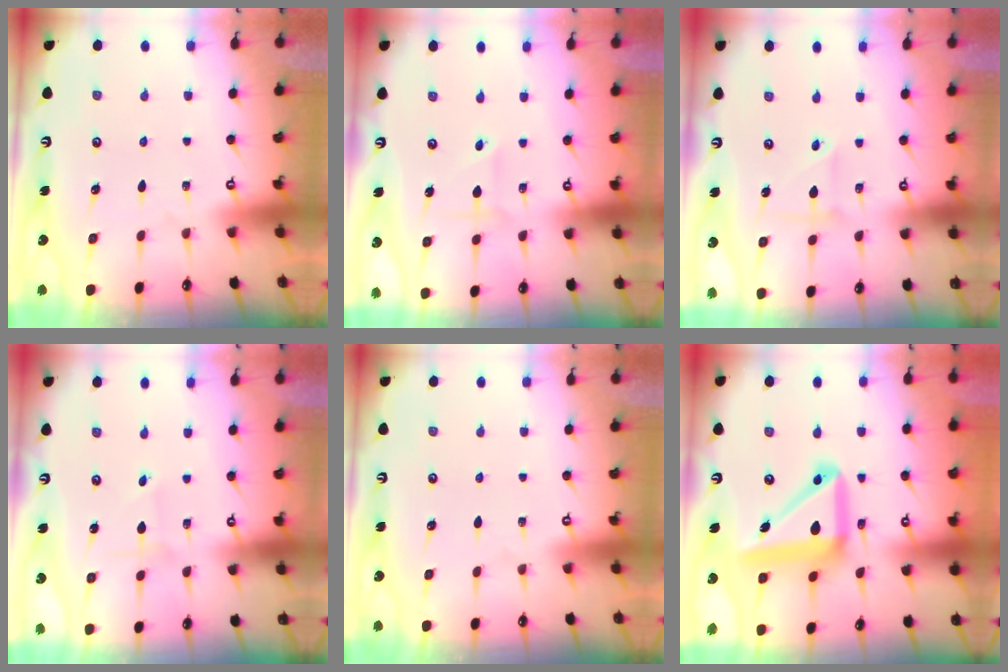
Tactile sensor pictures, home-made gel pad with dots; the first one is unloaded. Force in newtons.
{"total": 2.5, "press": 2.4, "slide": 0.6}
{"total": 2.8, "press": 2.7, "slide": 0.6}
{"total": 0.7, "press": 0.7, "slide": 0.0}
{"total": 0.0}
{"total": 18.0, "press": 17.9, "slide": 2.1}